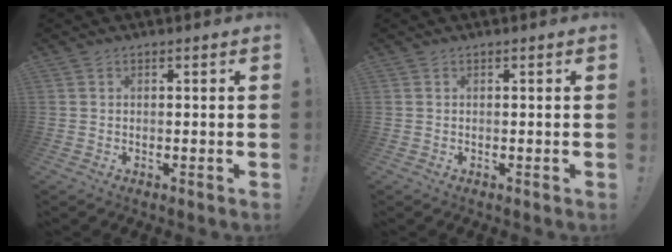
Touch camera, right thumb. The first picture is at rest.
{"total": 0.0}